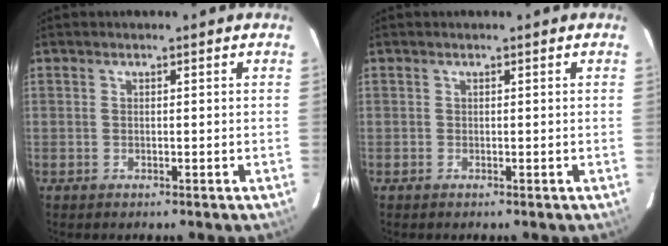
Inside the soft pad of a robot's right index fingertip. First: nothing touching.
{"total": 0.0}